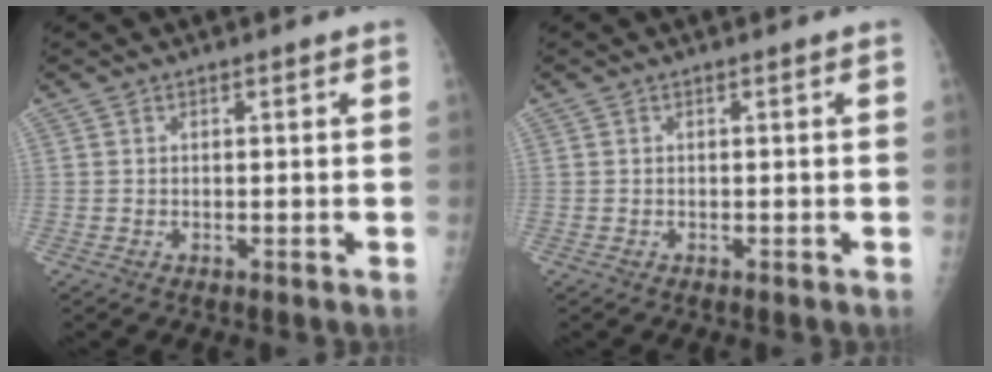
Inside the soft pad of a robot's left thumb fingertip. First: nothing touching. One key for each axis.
{"total": 0.0}